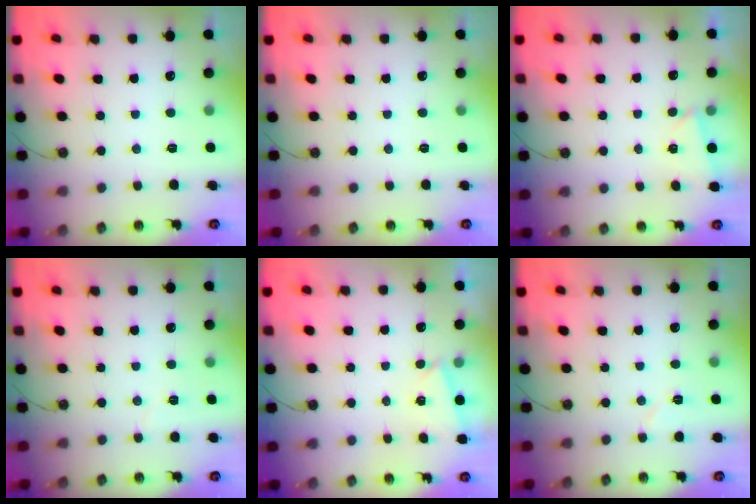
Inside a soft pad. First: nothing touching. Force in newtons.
{"total": 0.0}
{"total": 2.8, "press": 1.9, "slide": 2.0}
{"total": 3.9, "press": 3.1, "slide": 2.3}
{"total": 2.8, "press": 1.5, "slide": 2.3}
{"total": 5.4, "press": 4.7, "slide": 2.6}